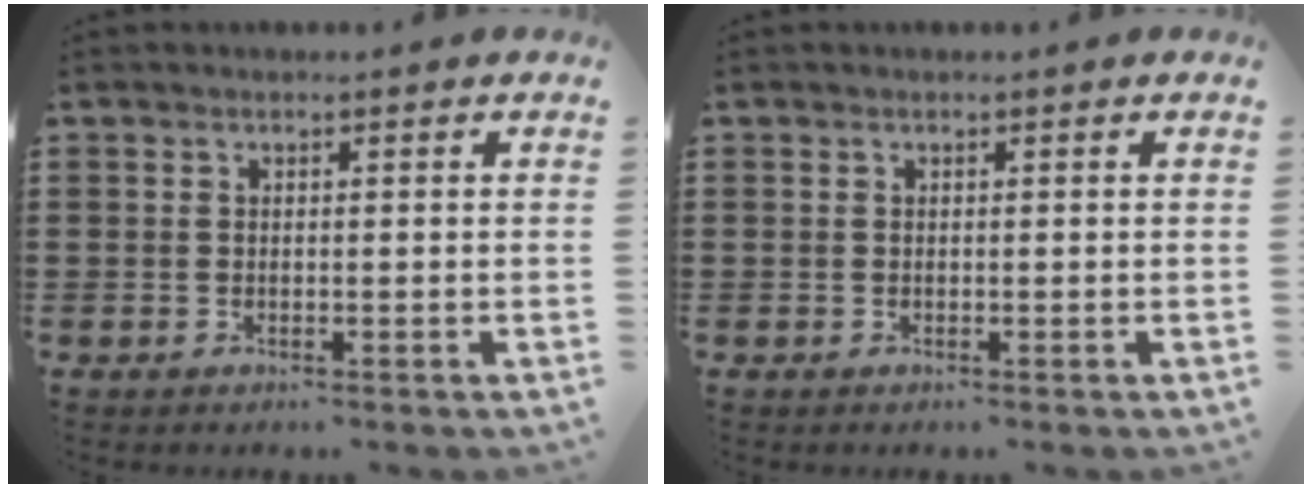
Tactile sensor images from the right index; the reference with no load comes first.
{"total": 0.0}